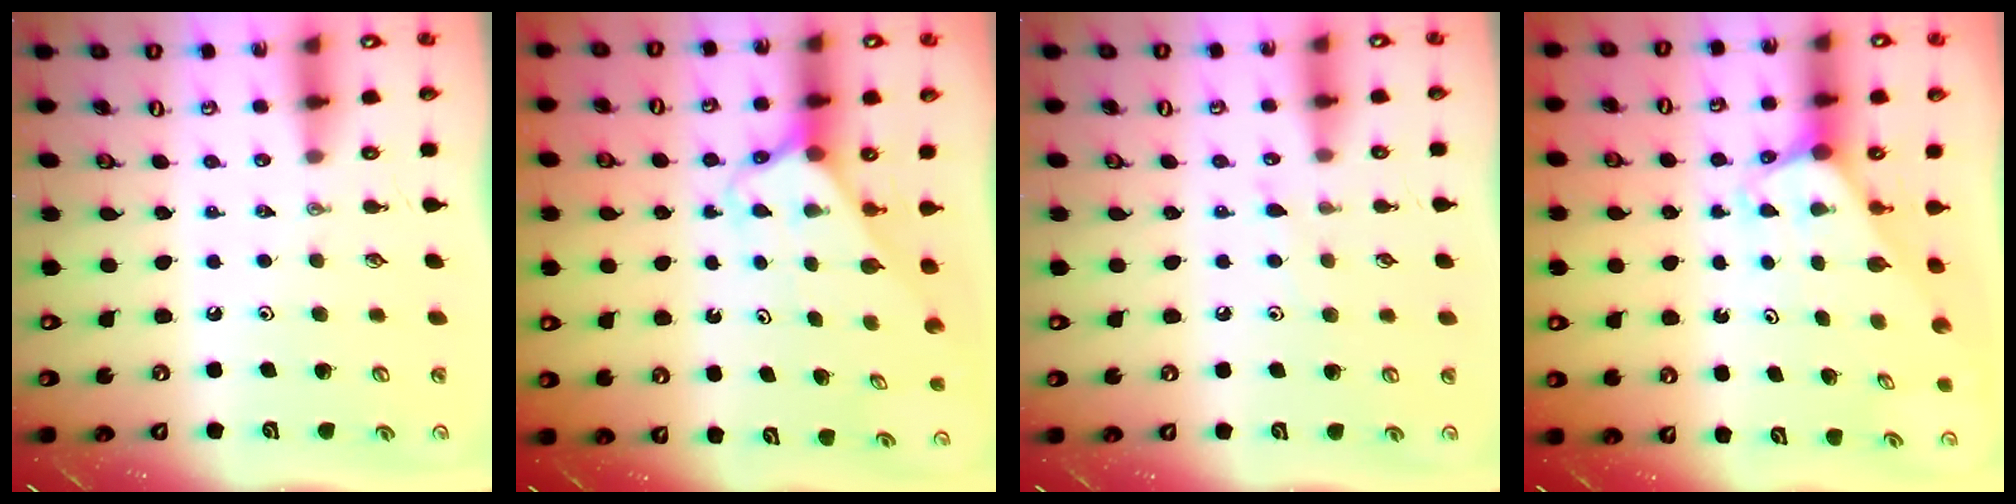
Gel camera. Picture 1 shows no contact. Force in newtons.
{"total": 2.5, "press": 2.5, "slide": 0.2}
{"total": 5.7, "press": 5.7, "slide": 0.6}
{"total": 2.0, "press": 2.0, "slide": 0.1}